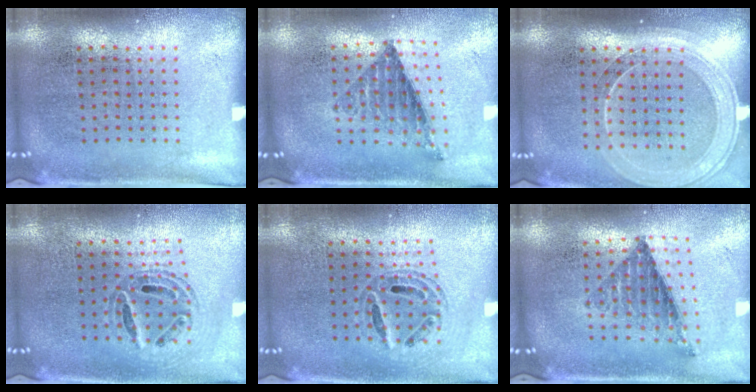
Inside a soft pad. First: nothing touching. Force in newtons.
{"total": 0.8, "press": 0.8, "slide": 0.2}
{"total": 1.7, "press": 1.5, "slide": 0.6}
{"total": 0.8, "press": 0.7, "slide": 0.1}
{"total": 0.6, "press": 0.6, "slide": 0.2}
{"total": 0.8, "press": 0.8, "slide": 0.2}